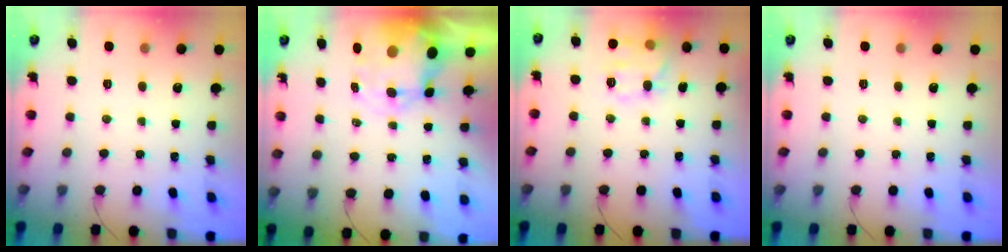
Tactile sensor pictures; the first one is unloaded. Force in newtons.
{"total": 9.3, "press": 9.0, "slide": 2.4}
{"total": 12.3, "press": 12.3, "slide": 0.2}
{"total": 0.0}